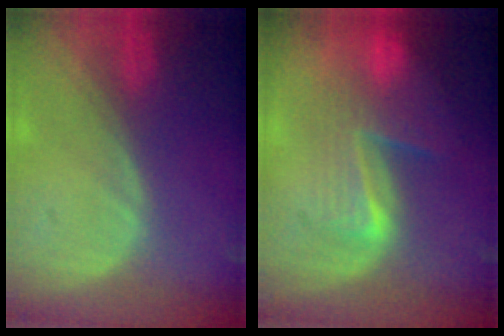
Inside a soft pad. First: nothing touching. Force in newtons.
{"total": 7.6, "press": 7.1, "slide": 2.5}